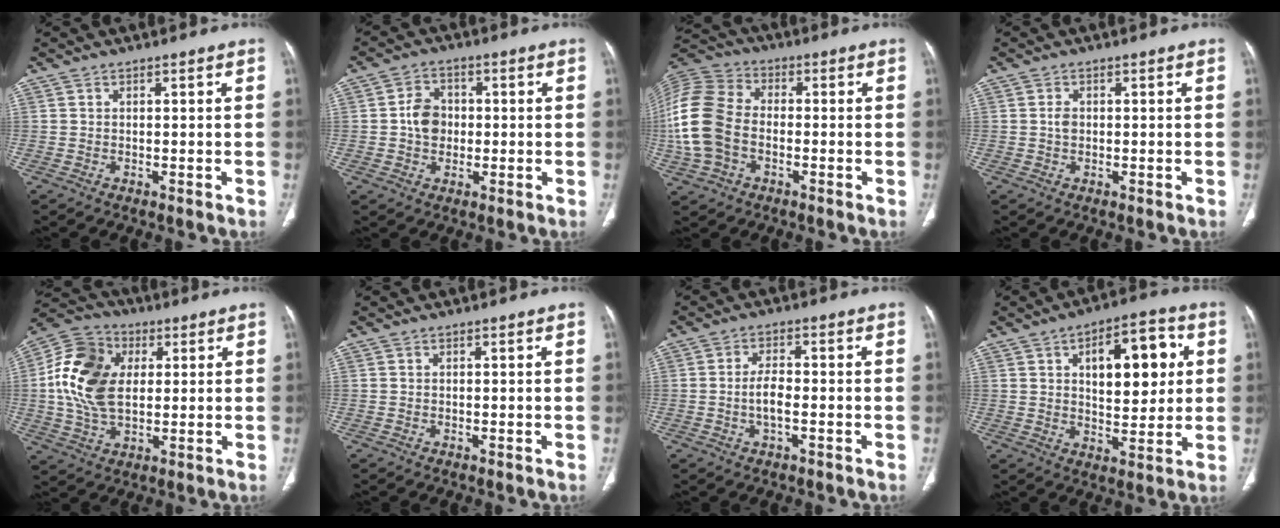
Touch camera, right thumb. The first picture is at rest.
{"total": 5.8, "force": [-0.1, 4.7, 3.3], "torque": [-0.038, 0.011, -0.008]}
{"total": 15.7, "force": [-2.4, 11.0, 11.0], "torque": [-0.242, 0.025, -0.051]}
{"total": 1.5, "force": [0.0, 1.1, 1.0], "torque": [-0.016, 0.002, 0.000]}
{"total": 15.4, "force": [2.2, 10.4, 11.2], "torque": [-0.203, 0.009, 0.035]}
{"total": 0.0}
{"total": 4.1, "force": [-1.0, 1.6, 3.6], "torque": [-0.072, 0.009, -0.022]}
{"total": 14.4, "force": [3.8, 7.1, 12.0], "torque": [-0.131, 0.003, 0.056]}